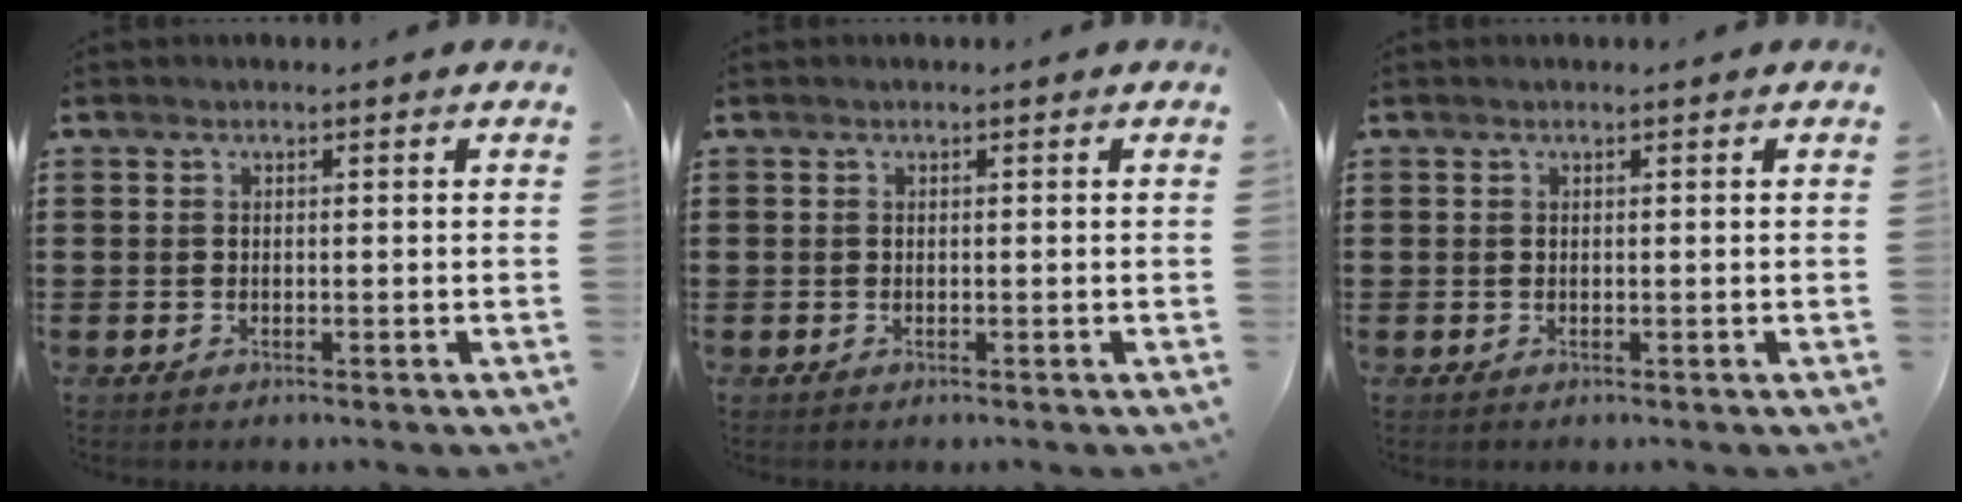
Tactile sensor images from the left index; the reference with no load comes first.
{"total": 0.0}
{"total": 0.0}